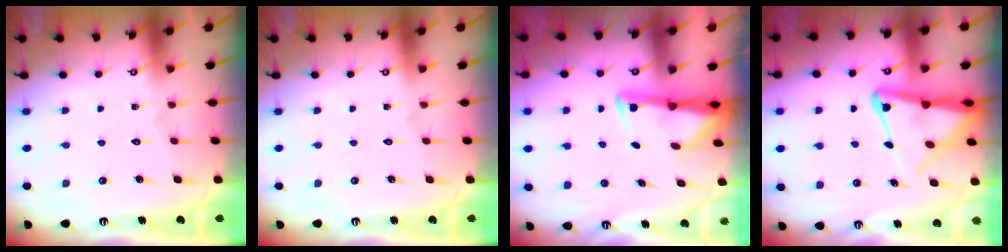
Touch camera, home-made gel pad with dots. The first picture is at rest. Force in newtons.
{"total": 0.0}
{"total": 2.8, "press": 2.8, "slide": 0.5}
{"total": 9.3, "press": 9.2, "slide": 0.9}